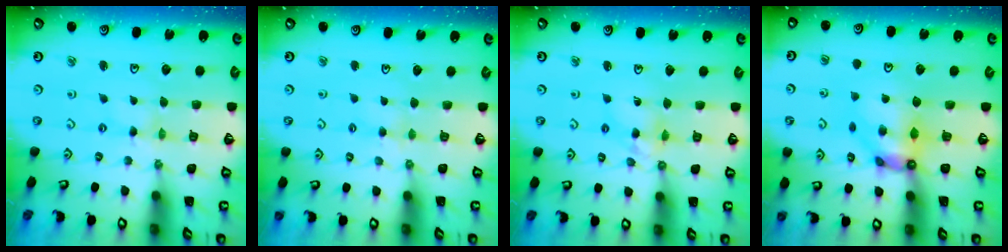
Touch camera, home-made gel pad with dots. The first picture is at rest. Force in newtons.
{"total": 2.8, "press": 2.8, "slide": 0.5}
{"total": 7.0, "press": 7.0, "slide": 0.6}
{"total": 8.7, "press": 8.6, "slide": 1.2}